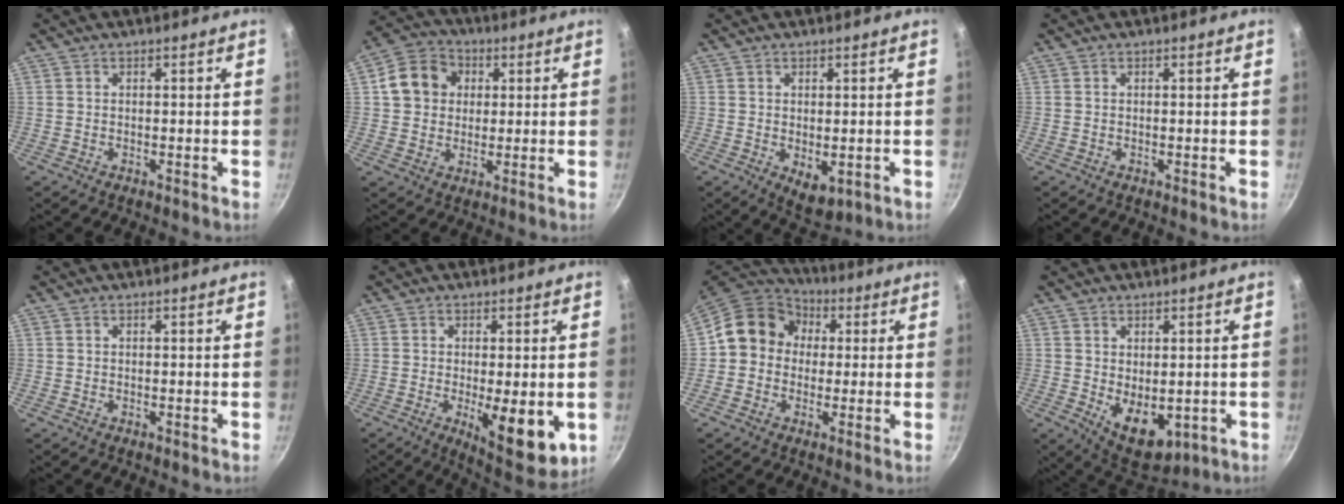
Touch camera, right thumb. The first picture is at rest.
{"total": 10.1, "force": [1.9, 8.7, 4.8], "torque": [-0.066, 0.008, 0.023]}
{"total": 4.9, "force": [-1.1, 2.7, 3.9], "torque": [-0.047, -0.009, -0.003]}
{"total": 0.0}
{"total": 0.0}
{"total": 11.5, "force": [-2.6, 4.0, 10.5], "torque": [-0.138, -0.025, -0.029]}
{"total": 12.1, "force": [0.8, 10.6, 5.7], "torque": [-0.082, 0.031, 0.000]}
{"total": 9.5, "force": [-1.9, 5.5, 7.5], "torque": [-0.091, -0.008, -0.006]}